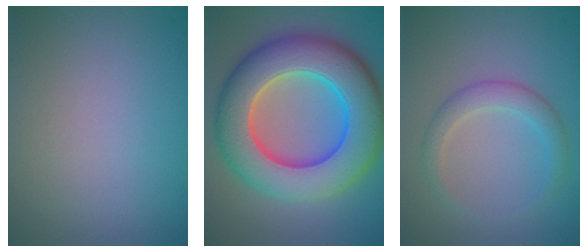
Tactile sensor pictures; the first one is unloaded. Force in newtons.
{"total": 12.6, "press": 12.5, "slide": 0.5}
{"total": 2.4, "press": 2.4, "slide": 0.1}